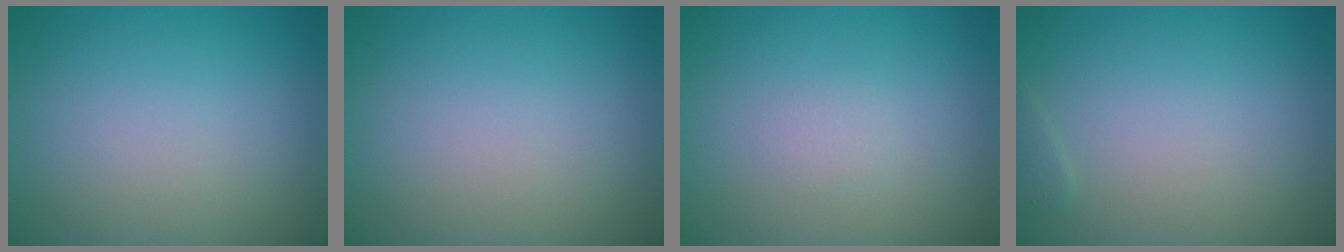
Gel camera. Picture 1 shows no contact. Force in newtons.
{"total": 0.0}
{"total": 0.6, "press": 0.6, "slide": 0.1}
{"total": 0.5, "press": 0.5, "slide": 0.0}